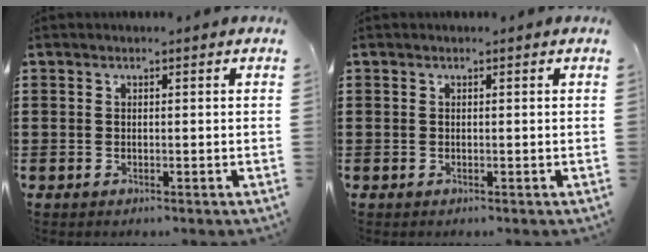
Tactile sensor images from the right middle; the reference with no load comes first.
{"total": 0.0}